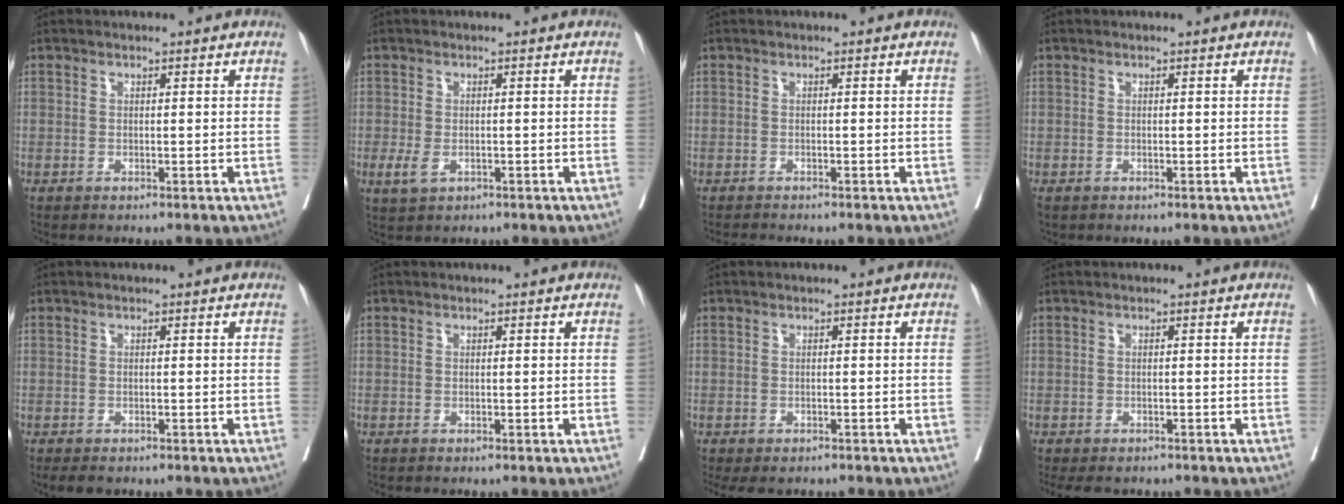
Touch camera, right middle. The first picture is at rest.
{"total": 2.6, "force": [-0.9, 1.5, 1.9], "torque": [-0.042, -0.004, -0.010]}
{"total": 1.7, "force": [-1.6, -0.1, 0.4], "torque": [-0.007, -0.005, -0.026]}
{"total": 0.5, "force": [-0.4, 0.3, 0.1], "torque": [-0.008, 0.002, -0.006]}
{"total": 2.6, "force": [-2.0, 1.1, 1.1], "torque": [-0.015, -0.006, -0.028]}
{"total": 0.0}
{"total": 5.5, "force": [-4.5, 2.5, 1.9], "torque": [-0.026, -0.007, -0.058]}
{"total": 6.5, "force": [-5.5, 2.6, 2.2], "torque": [-0.027, -0.007, -0.071]}